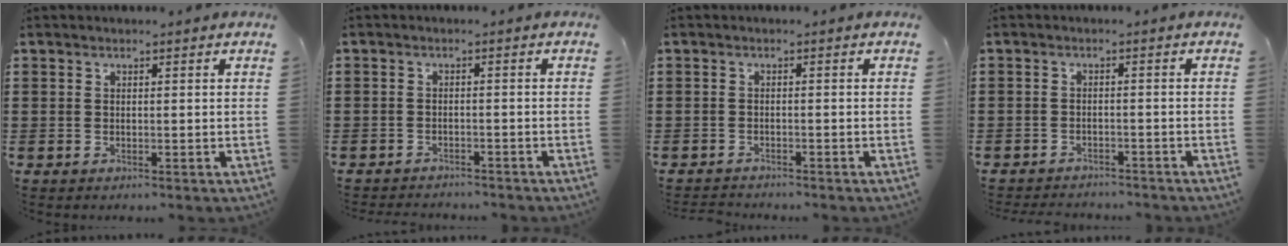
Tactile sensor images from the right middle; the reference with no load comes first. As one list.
[{"total": 1.9, "force": [-1.8, 0.3, -0.3], "torque": [-0.001, 0.002, -0.043]}, {"total": 1.2, "force": [-1.2, 0.1, 0.0], "torque": [-0.004, 0.001, -0.025]}, {"total": 2.2, "force": [-2.2, 0.4, -0.3], "torque": [0.000, 0.002, -0.050]}]